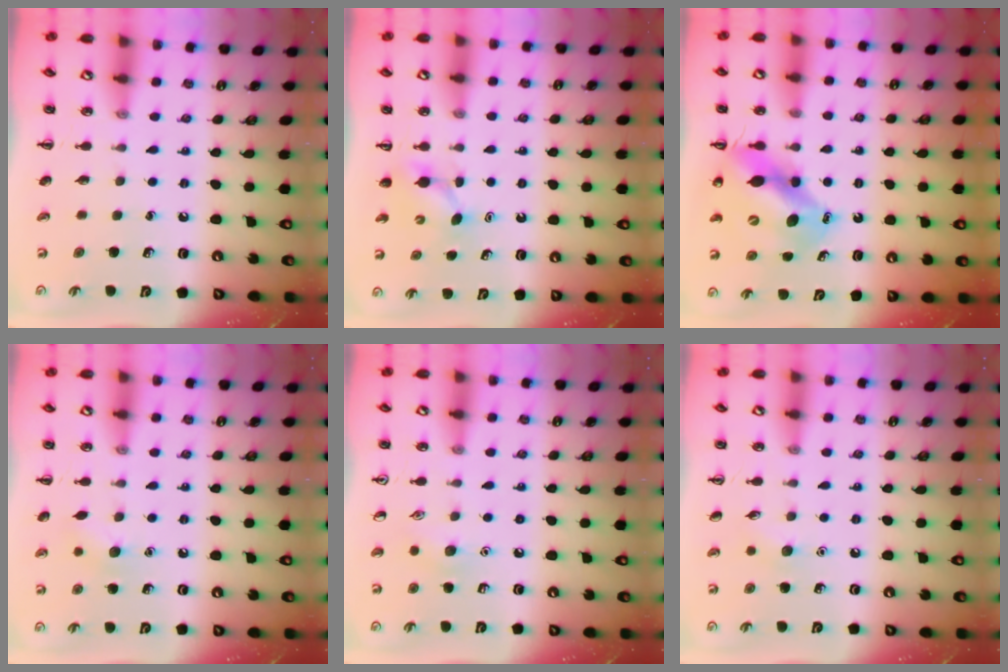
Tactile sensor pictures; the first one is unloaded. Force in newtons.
{"total": 4.0, "press": 3.8, "slide": 1.0}
{"total": 12.9, "press": 12.4, "slide": 3.4}
{"total": 7.4, "press": 7.1, "slide": 1.8}
{"total": 7.1, "press": 6.8, "slide": 2.1}
{"total": 5.1, "press": 4.9, "slide": 1.4}